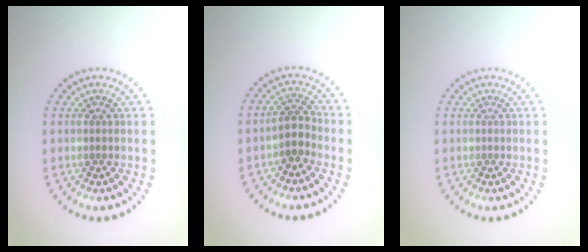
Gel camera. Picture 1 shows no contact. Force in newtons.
{"total": 2.2, "press": 1.7, "slide": 1.4}
{"total": 0.0}